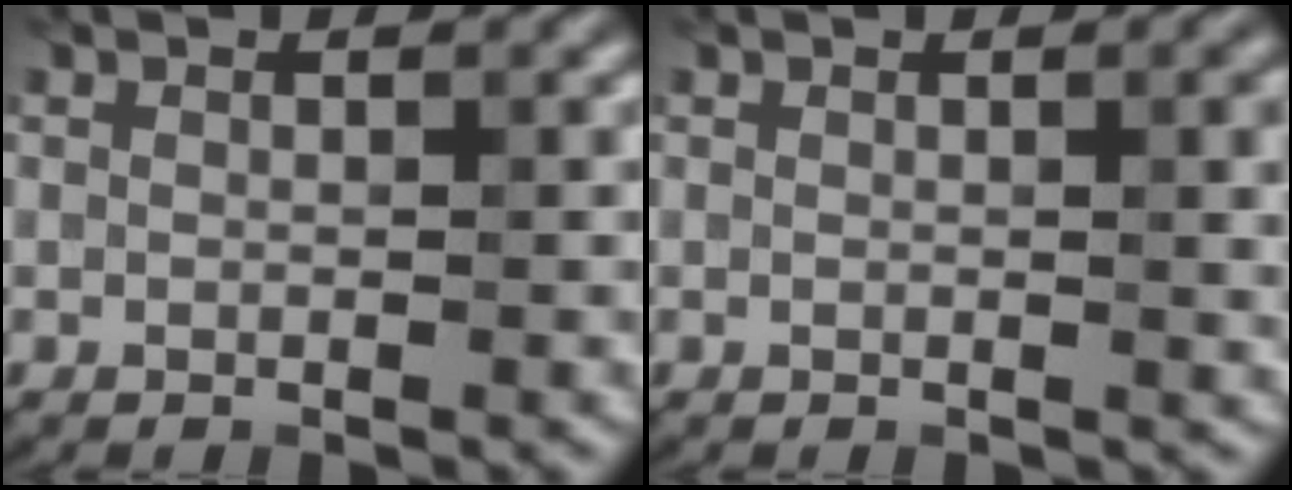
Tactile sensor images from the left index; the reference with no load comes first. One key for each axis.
{"total": 3.3, "fx": 0.6, "fy": 1.0, "fz": 3.1, "tx": -0.028, "ty": 0.006, "tz": 0.006}